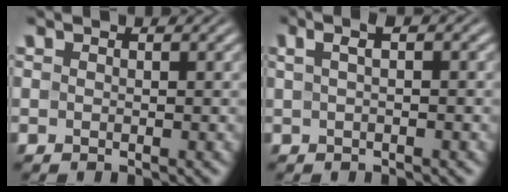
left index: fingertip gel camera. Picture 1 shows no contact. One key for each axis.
{"total": 2.9, "fx": 1.0, "fy": 1.0, "fz": 2.5, "tx": -0.036, "ty": 0.011, "tz": 0.009}